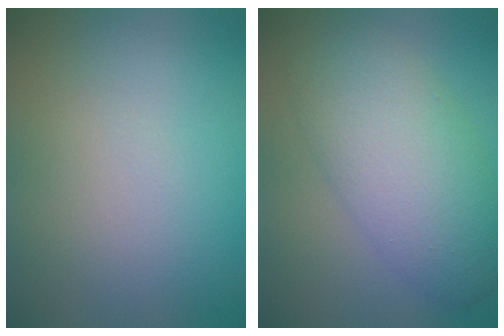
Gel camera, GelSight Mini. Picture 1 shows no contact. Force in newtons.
{"total": 7.0, "press": 7.0, "slide": 0.3}